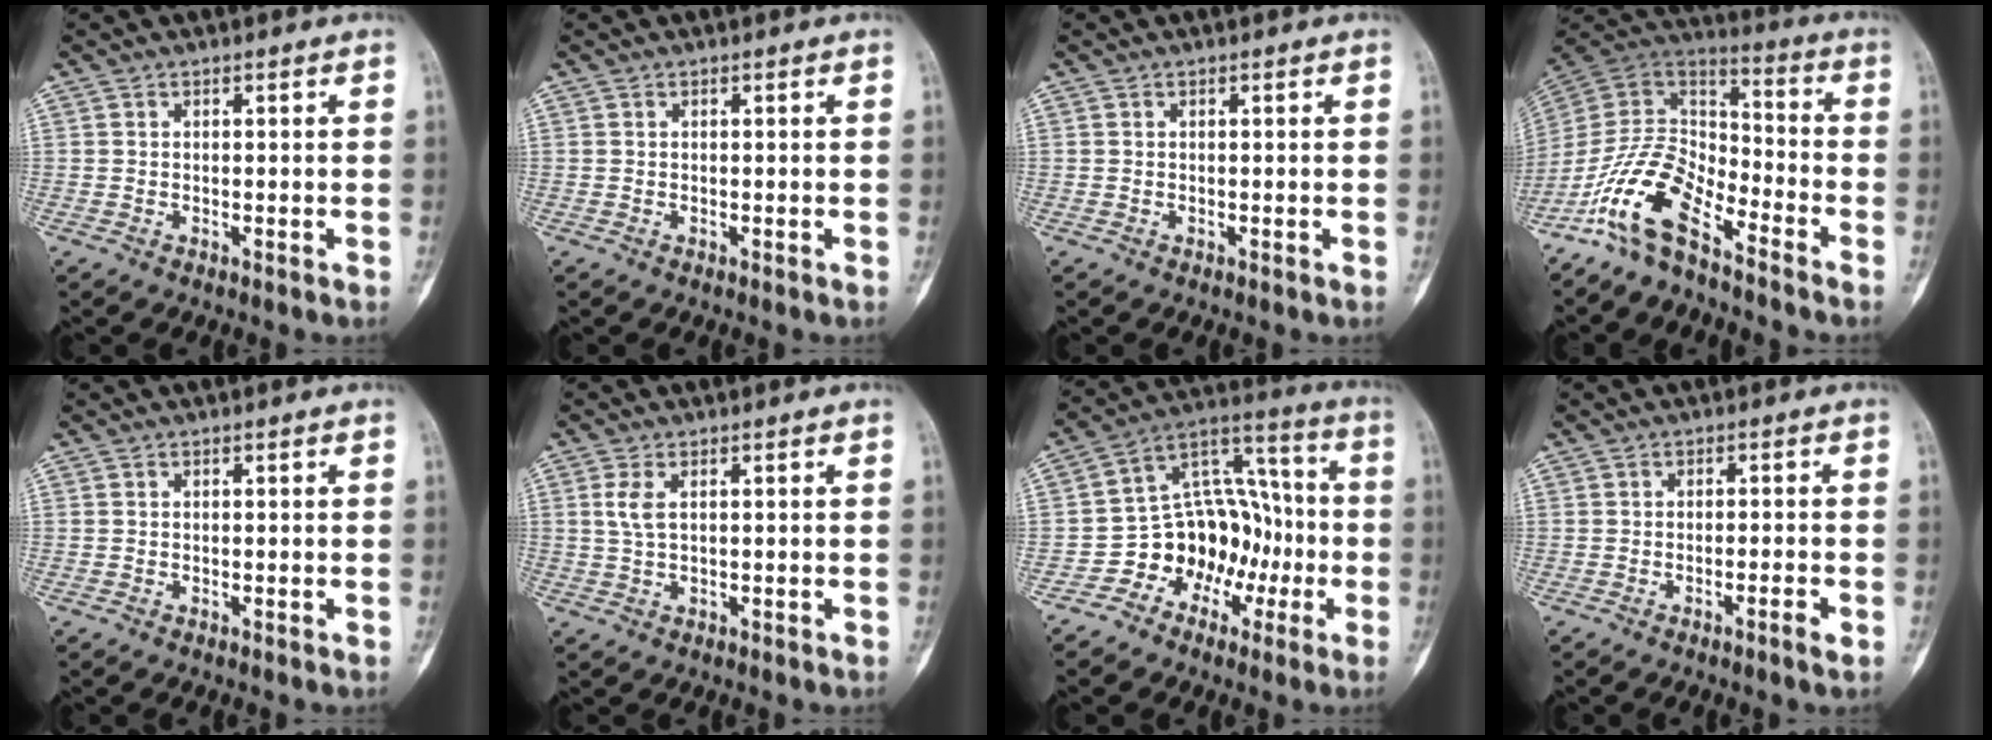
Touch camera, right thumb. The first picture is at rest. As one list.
[{"total": 0.0}, {"total": 0.0}, {"total": 14.4, "force": [-9.9, 5.8, 8.7], "torque": [-0.159, 0.084, -0.197]}, {"total": 0.0}, {"total": 2.9, "force": [0.8, 1.2, 2.5], "torque": [-0.065, 0.005, 0.022]}, {"total": 15.0, "force": [-5.1, 11.5, 8.1], "torque": [-0.074, 0.084, -0.088]}, {"total": 2.3, "force": [-1.2, 0.1, 2.0], "torque": [-0.041, 0.005, -0.021]}]